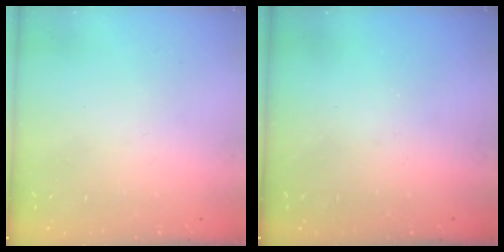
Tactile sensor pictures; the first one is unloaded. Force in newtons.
{"total": 0.0}